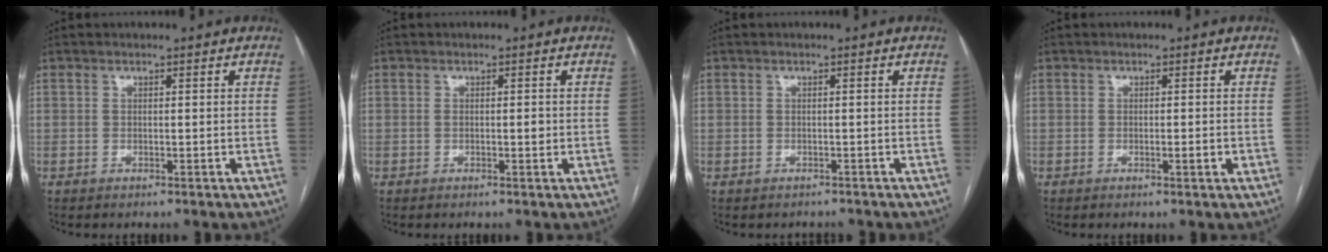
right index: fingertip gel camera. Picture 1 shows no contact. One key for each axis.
{"total": 1.3, "fx": -0.1, "fy": 0.5, "fz": 1.2, "tx": -0.023, "ty": -0.002, "tz": 0.000}
{"total": 1.7, "fx": -1.5, "fy": 0.8, "fz": -0.1, "tx": 0.001, "ty": 0.001, "tz": -0.022}
{"total": 1.2, "fx": -0.3, "fy": 0.1, "fz": 1.2, "tx": -0.019, "ty": -0.003, "tz": -0.004}